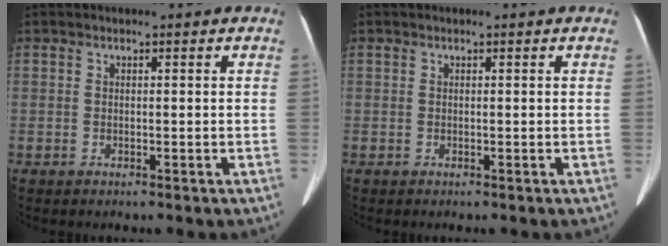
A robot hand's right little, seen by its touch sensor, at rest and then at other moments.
{"total": 0.0}